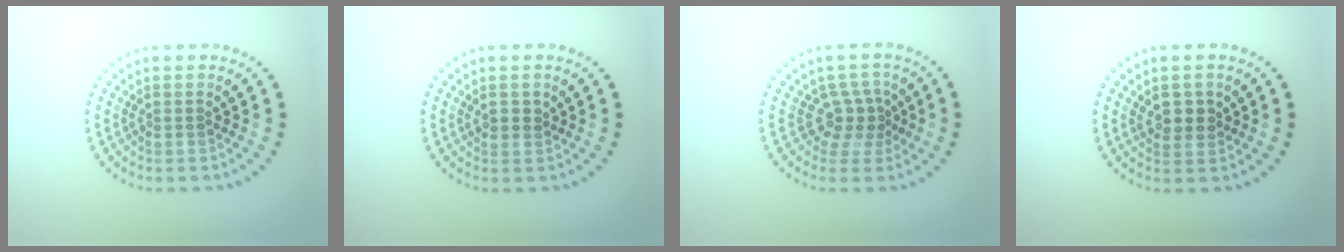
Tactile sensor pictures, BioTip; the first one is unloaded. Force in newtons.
{"total": 0.9, "press": 0.8, "slide": 0.3}
{"total": 2.5, "press": 1.7, "slide": 1.9}
{"total": 1.9, "press": 1.8, "slide": 0.5}